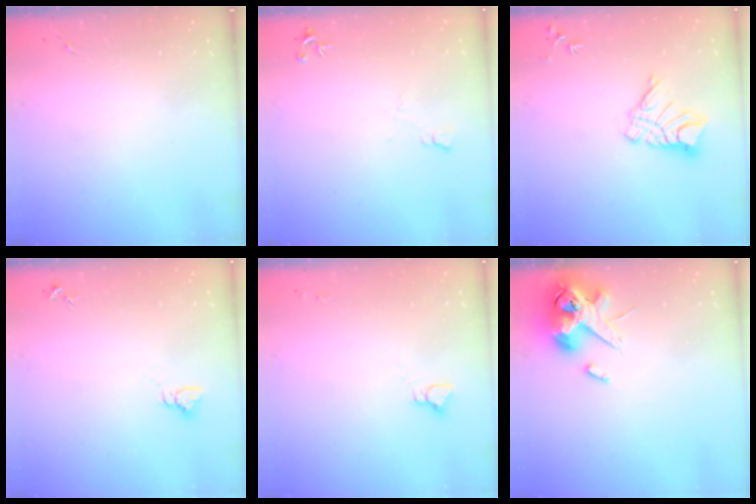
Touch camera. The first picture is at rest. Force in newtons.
{"total": 5.9, "press": 5.8, "slide": 1.0}
{"total": 11.1, "press": 11.0, "slide": 1.0}
{"total": 2.7, "press": 2.7, "slide": 0.1}
{"total": 3.3, "press": 3.3, "slide": 0.2}
{"total": 14.5, "press": 14.3, "slide": 2.4}